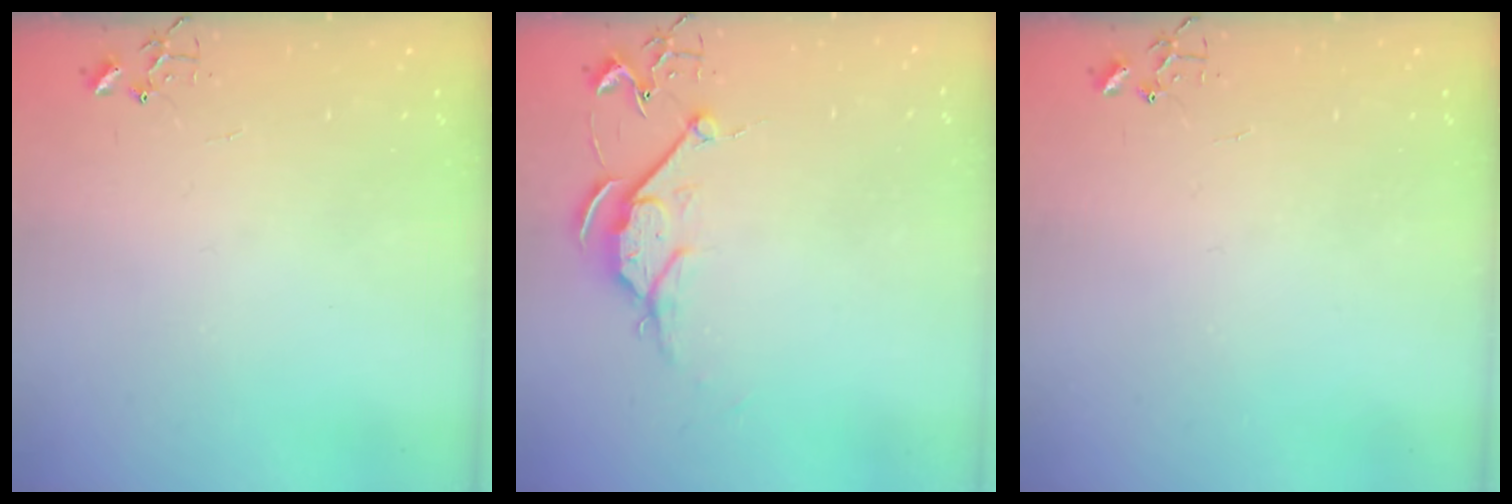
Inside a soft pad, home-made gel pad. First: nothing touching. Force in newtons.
{"total": 7.9, "press": 7.8, "slide": 0.9}
{"total": 0.0}